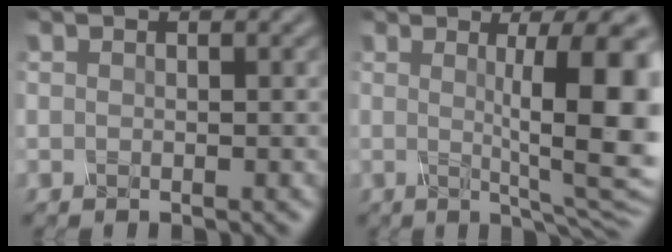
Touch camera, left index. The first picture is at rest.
{"total": 11.0, "force": [1.1, 2.5, 10.7], "torque": [-0.121, 0.002, 0.017]}